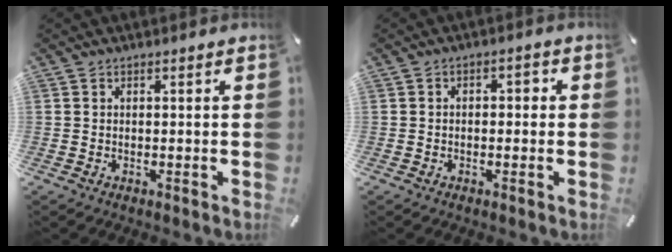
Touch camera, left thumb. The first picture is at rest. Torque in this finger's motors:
{"motor_torque": [-0.01, -0.13, -0.21, 0.15, 0.01]}